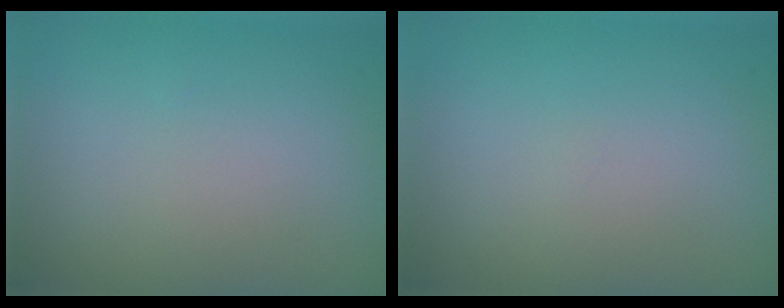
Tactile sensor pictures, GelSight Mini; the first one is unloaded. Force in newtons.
{"total": 0.0}